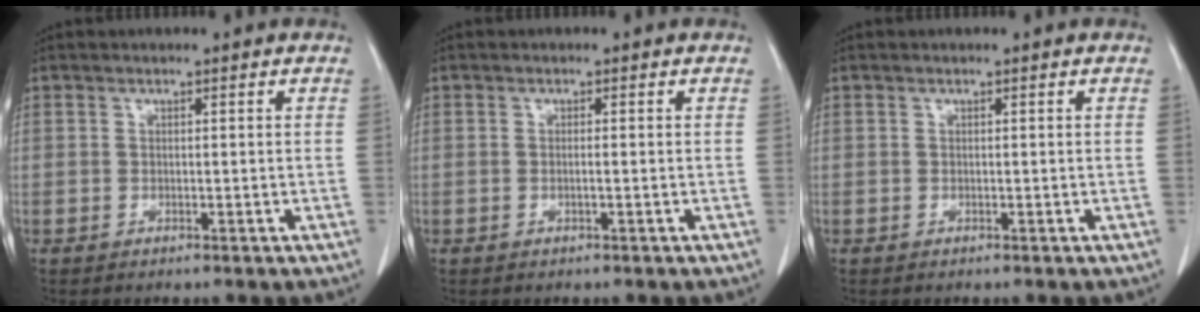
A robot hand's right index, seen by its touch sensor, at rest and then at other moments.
{"total": 0.7, "force": [-0.1, 0.0, 0.6], "torque": [-0.012, 0.002, 0.001]}
{"total": 0.0}